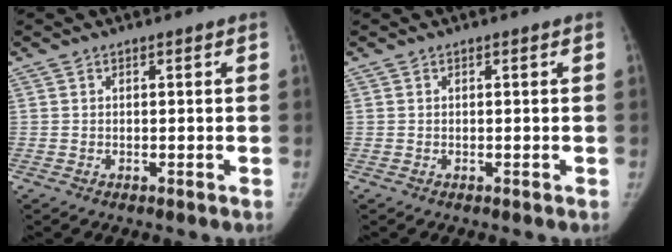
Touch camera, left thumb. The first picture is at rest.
{"total": 0.0}